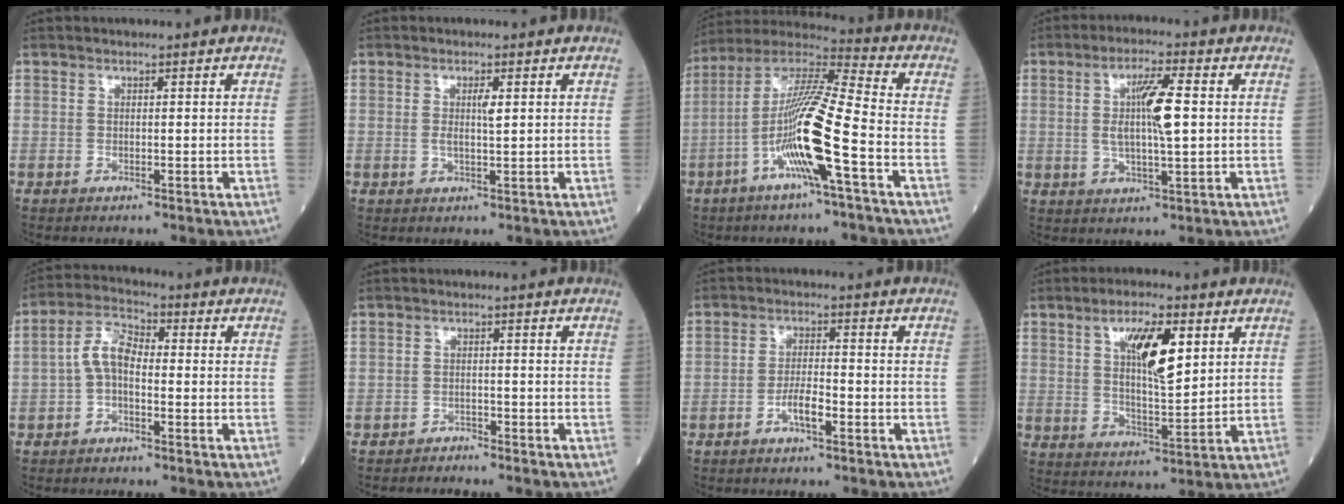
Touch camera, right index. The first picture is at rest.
{"total": 2.2, "force": [0.5, 0.2, 2.1], "torque": [-0.041, -0.001, 0.008]}
{"total": 15.2, "force": [-4.8, 0.1, 14.5], "torque": [-0.285, 0.002, -0.099]}
{"total": 8.0, "force": [0.9, 0.9, 7.9], "torque": [-0.146, 0.002, 0.016]}
{"total": 5.5, "force": [-0.7, 2.6, 4.8], "torque": [-0.095, 0.018, -0.020]}
{"total": 1.4, "force": [-1.4, 0.0, -0.3], "torque": [0.006, -0.005, -0.023]}
{"total": 3.6, "force": [-1.8, 0.7, 3.0], "torque": [-0.057, 0.003, -0.033]}
{"total": 9.8, "force": [3.7, 2.3, 8.7], "torque": [-0.155, 0.002, 0.069]}